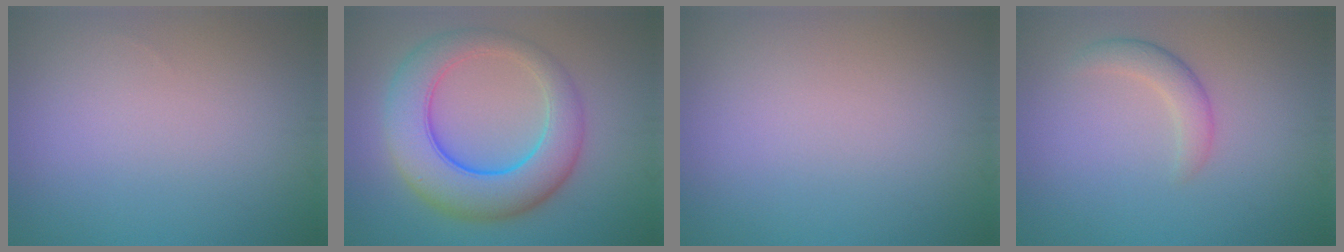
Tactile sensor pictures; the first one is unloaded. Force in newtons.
{"total": 8.5, "press": 8.5, "slide": 0.2}
{"total": 0.0}
{"total": 2.2, "press": 2.2, "slide": 0.1}